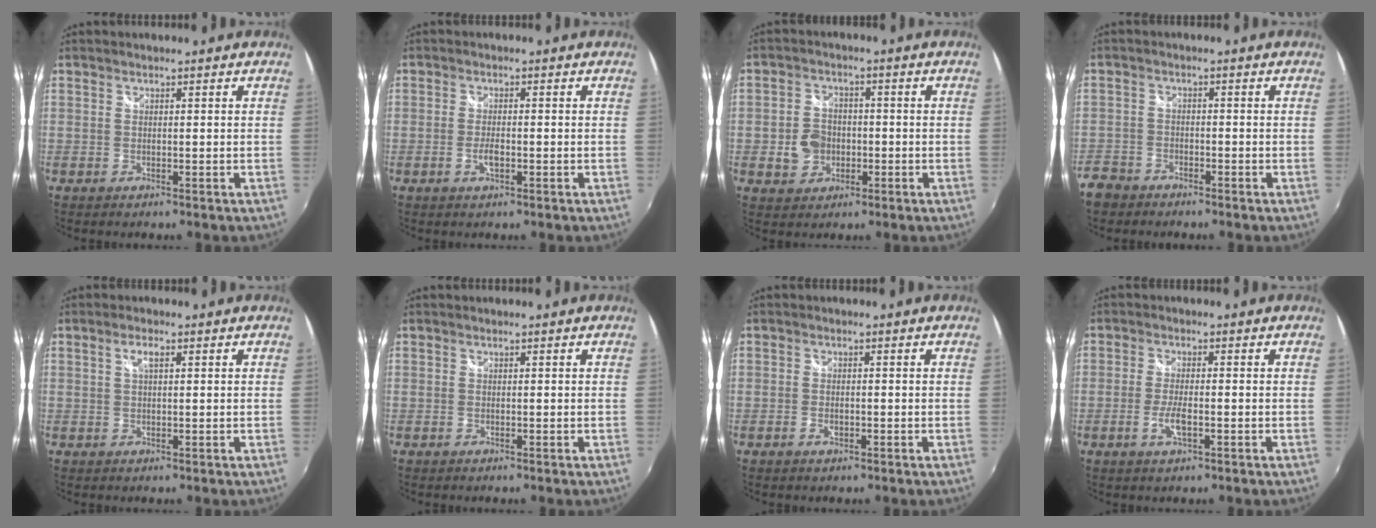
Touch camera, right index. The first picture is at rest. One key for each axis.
{"total": 2.3, "fx": -0.7, "fy": 1.0, "fz": 2.0, "tx": -0.040, "ty": 0.000, "tz": -0.012}
{"total": 5.8, "fx": -1.3, "fy": 5.0, "fz": 2.5, "tx": -0.052, "ty": 0.013, "tz": -0.019}
{"total": 5.7, "fx": -4.0, "fy": 4.0, "fz": 0.9, "tx": -0.040, "ty": 0.007, "tz": -0.082}
{"total": 2.1, "fx": 0.8, "fy": 0.7, "fz": 1.8, "tx": -0.033, "ty": 0.004, "tz": 0.012}
{"total": 0.0}
{"total": 1.4, "fx": -0.6, "fy": 0.9, "fz": 0.9, "tx": -0.018, "ty": 0.001, "tz": -0.009}
{"total": 3.6, "fx": -1.2, "fy": 0.9, "fz": 3.3, "tx": -0.074, "ty": -0.003, "tz": -0.024}